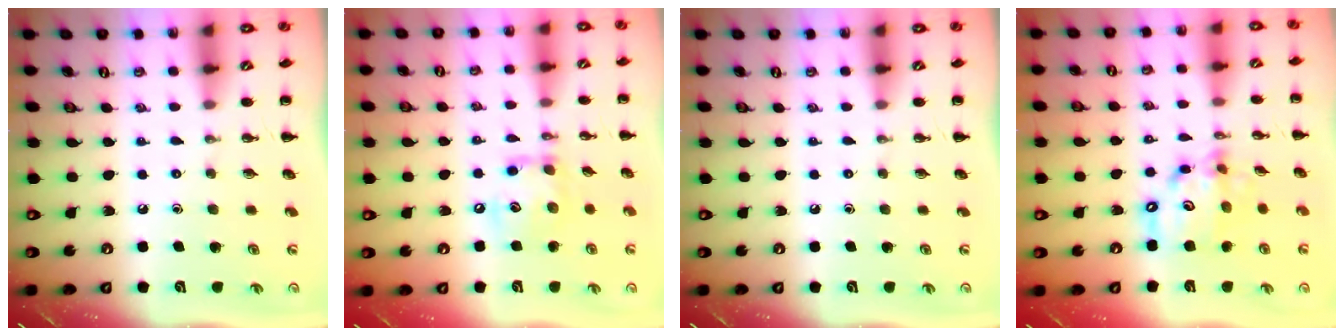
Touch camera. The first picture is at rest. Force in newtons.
{"total": 11.1, "press": 11.1, "slide": 0.8}
{"total": 0.0}
{"total": 13.1, "press": 12.7, "slide": 3.3}